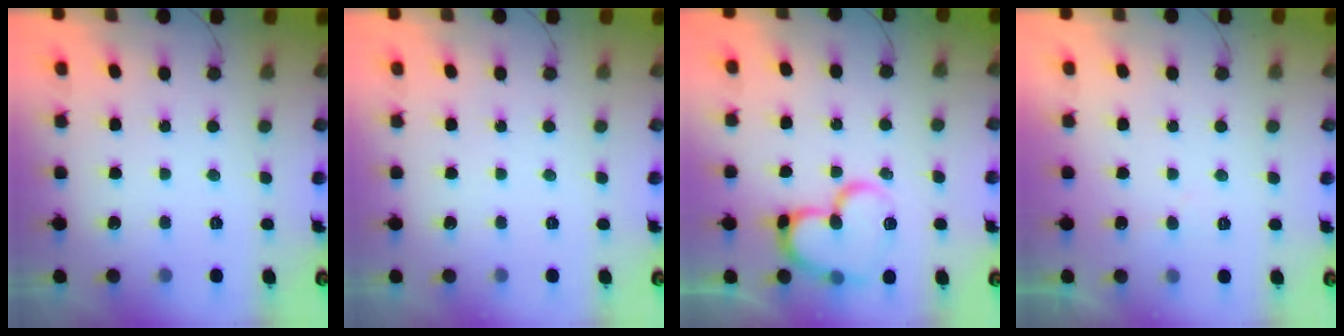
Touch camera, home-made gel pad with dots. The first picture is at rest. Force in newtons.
{"total": 0.0}
{"total": 15.8, "press": 15.6, "slide": 1.9}
{"total": 4.7, "press": 4.6, "slide": 0.5}